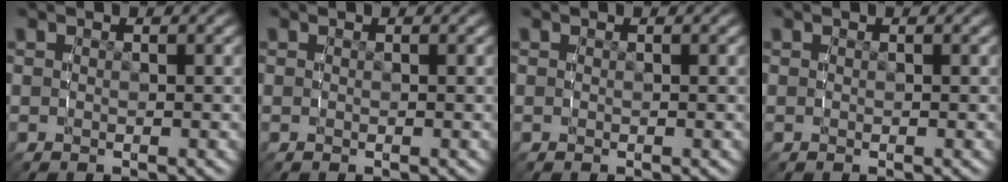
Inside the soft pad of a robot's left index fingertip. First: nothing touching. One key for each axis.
{"total": 0.0}
{"total": 0.0}
{"total": 0.0}